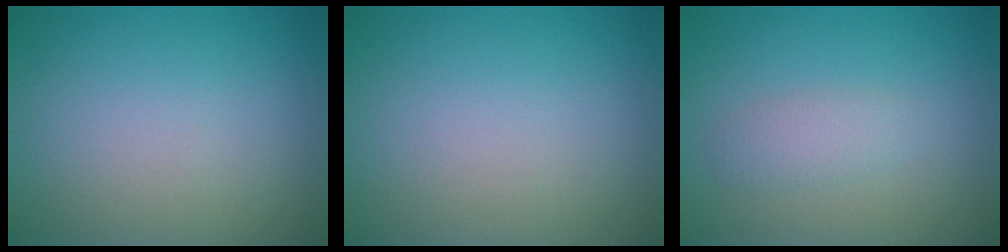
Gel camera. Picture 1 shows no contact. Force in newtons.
{"total": 0.0}
{"total": 1.6, "press": 1.6, "slide": 0.1}